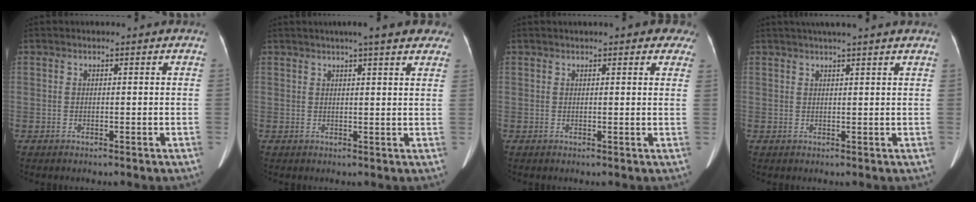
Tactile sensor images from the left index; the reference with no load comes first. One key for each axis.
{"total": 10.6, "fx": 8.3, "fy": 1.5, "fz": 6.4, "tx": -0.073, "ty": 0.019, "tz": 0.088}
{"total": 7.8, "fx": 5.9, "fy": 2.3, "fz": 4.6, "tx": -0.045, "ty": 0.017, "tz": 0.060}
{"total": 7.4, "fx": 6.2, "fy": -0.4, "fz": 4.0, "tx": -0.060, "ty": 0.030, "tz": 0.077}